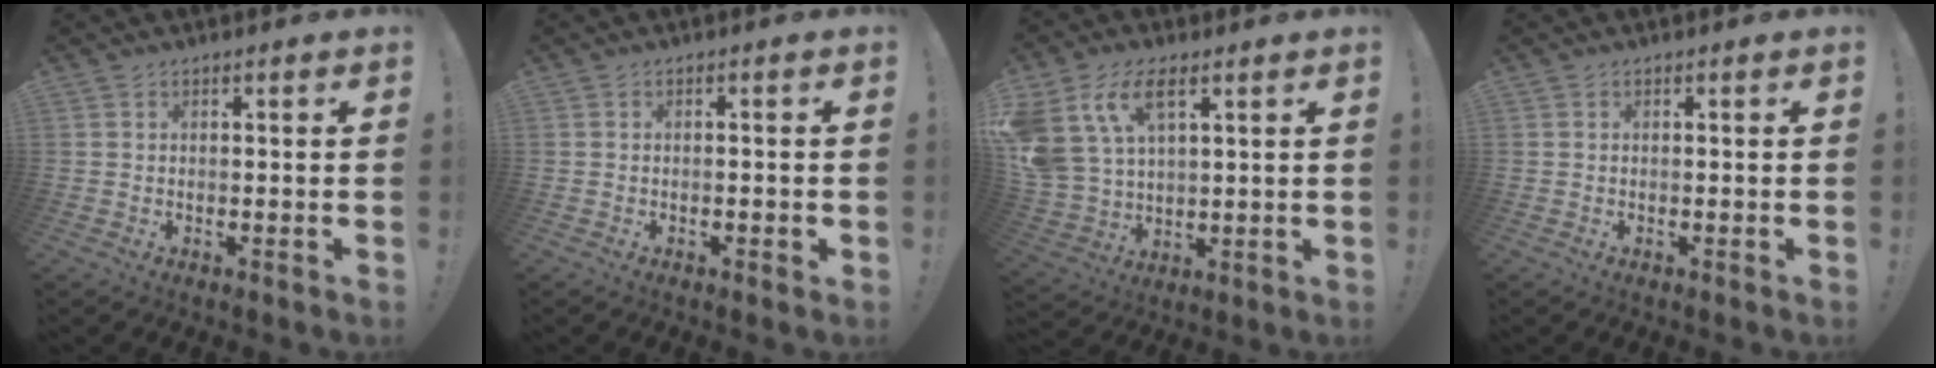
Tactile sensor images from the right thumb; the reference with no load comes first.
{"total": 0.6, "force": [-0.4, 0.4, 0.1], "torque": [-0.008, 0.005, -0.005]}
{"total": 13.8, "force": [6.9, 8.0, 8.8], "torque": [-0.193, -0.023, 0.135]}
{"total": 0.0}